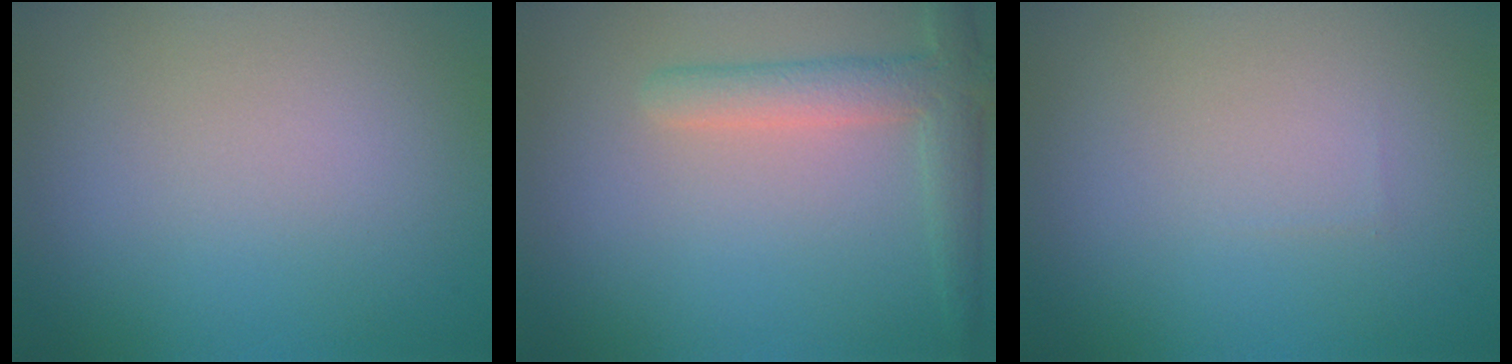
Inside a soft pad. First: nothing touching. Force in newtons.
{"total": 3.5, "press": 3.5, "slide": 0.3}
{"total": 0.0}